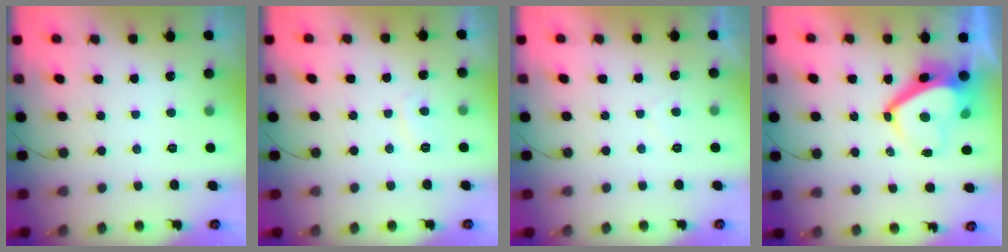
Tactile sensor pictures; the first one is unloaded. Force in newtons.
{"total": 2.3, "press": 2.1, "slide": 0.7}
{"total": 1.4, "press": 1.2, "slide": 0.7}
{"total": 7.7, "press": 7.7, "slide": 0.7}